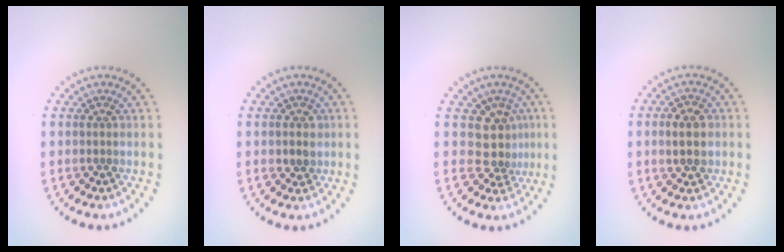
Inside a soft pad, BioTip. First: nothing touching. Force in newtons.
{"total": 1.2, "press": 1.1, "slide": 0.4}
{"total": 3.0, "press": 2.2, "slide": 2.0}
{"total": 2.8, "press": 2.8, "slide": 0.1}